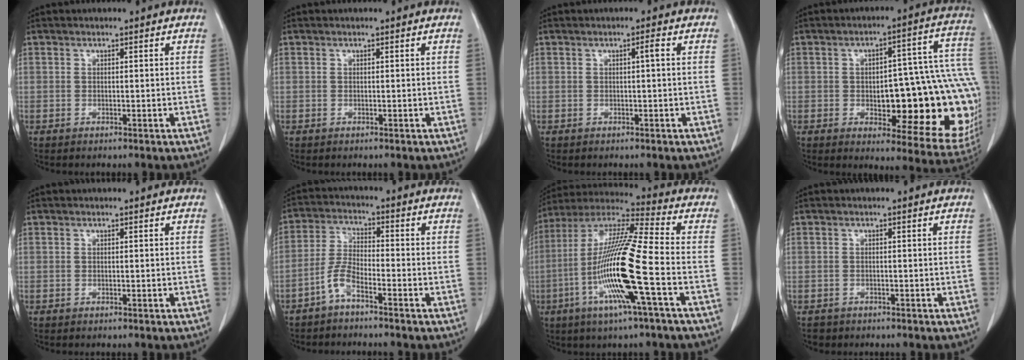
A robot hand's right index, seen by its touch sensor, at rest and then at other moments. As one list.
[{"total": 0.0}, {"total": 1.1, "force": [0.2, -0.1, 1.1], "torque": [-0.017, 0.004, 0.002]}, {"total": 25.0, "force": [-3.5, 7.4, 23.6], "torque": [-0.208, 0.037, -0.019]}, {"total": 0.0}, {"total": 4.5, "force": [-3.2, 0.9, 3.1], "torque": [-0.074, 0.006, -0.069]}, {"total": 17.7, "force": [-4.9, -0.1, 17.0], "torque": [-0.342, -0.011, -0.103]}, {"total": 1.3, "force": [-0.9, 0.9, 0.0], "torque": [-0.011, 0.002, -0.013]}]